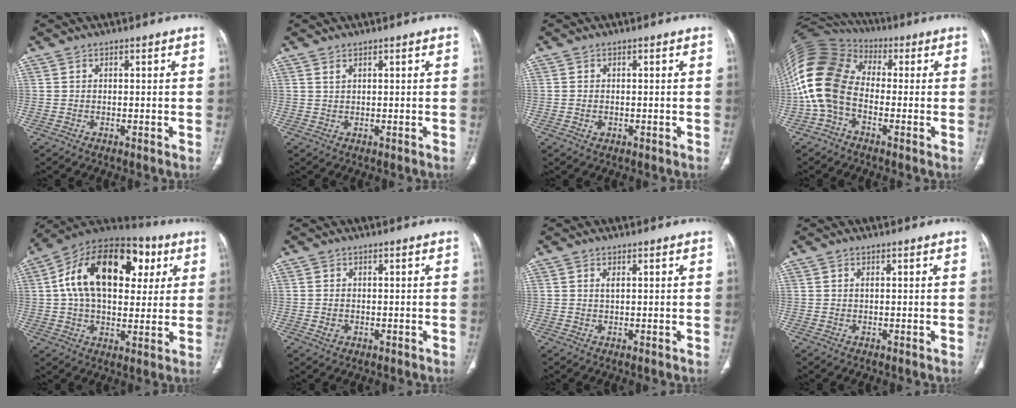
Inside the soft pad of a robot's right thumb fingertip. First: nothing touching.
{"total": 0.9, "force": [0.7, 0.3, 0.5], "torque": [-0.010, 0.001, 0.016]}
{"total": 1.2, "force": [-0.3, 1.0, 0.7], "torque": [-0.013, 0.003, -0.002]}
{"total": 15.4, "force": [-2.0, 10.6, 10.9], "torque": [-0.235, 0.035, -0.048]}
{"total": 24.1, "force": [6.3, 14.6, 18.0], "torque": [-0.279, 0.024, 0.093]}
{"total": 1.9, "force": [-0.3, 1.5, 1.0], "torque": [-0.016, 0.003, -0.002]}
{"total": 1.1, "force": [0.4, 0.5, 0.9], "torque": [-0.018, 0.001, 0.008]}
{"total": 0.6, "force": [0.1, 0.4, 0.4], "torque": [-0.010, 0.001, 0.002]}